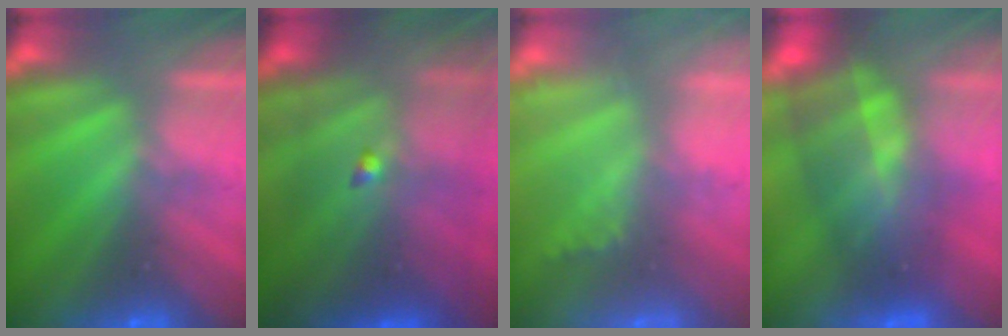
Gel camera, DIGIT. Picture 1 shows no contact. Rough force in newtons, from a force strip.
{"total": 8.8}
{"total": 1.8}
{"total": 5.6}